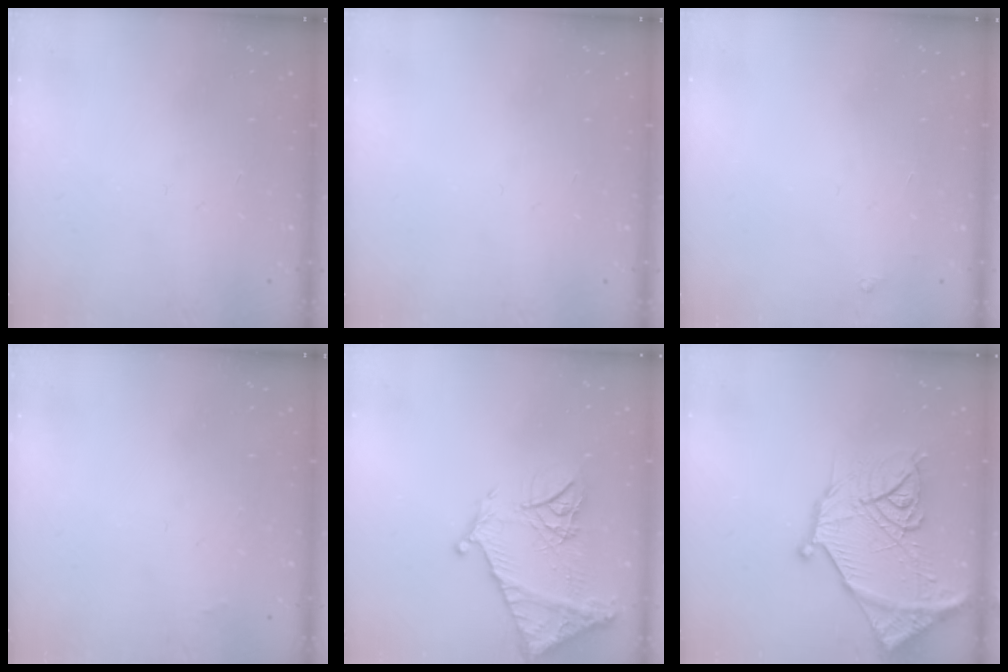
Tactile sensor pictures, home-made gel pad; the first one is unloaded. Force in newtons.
{"total": 0.0}
{"total": 2.5, "press": 2.5, "slide": 0.4}
{"total": 1.3, "press": 1.3, "slide": 0.2}
{"total": 17.2, "press": 17.1, "slide": 1.7}
{"total": 21.2, "press": 21.1, "slide": 1.9}